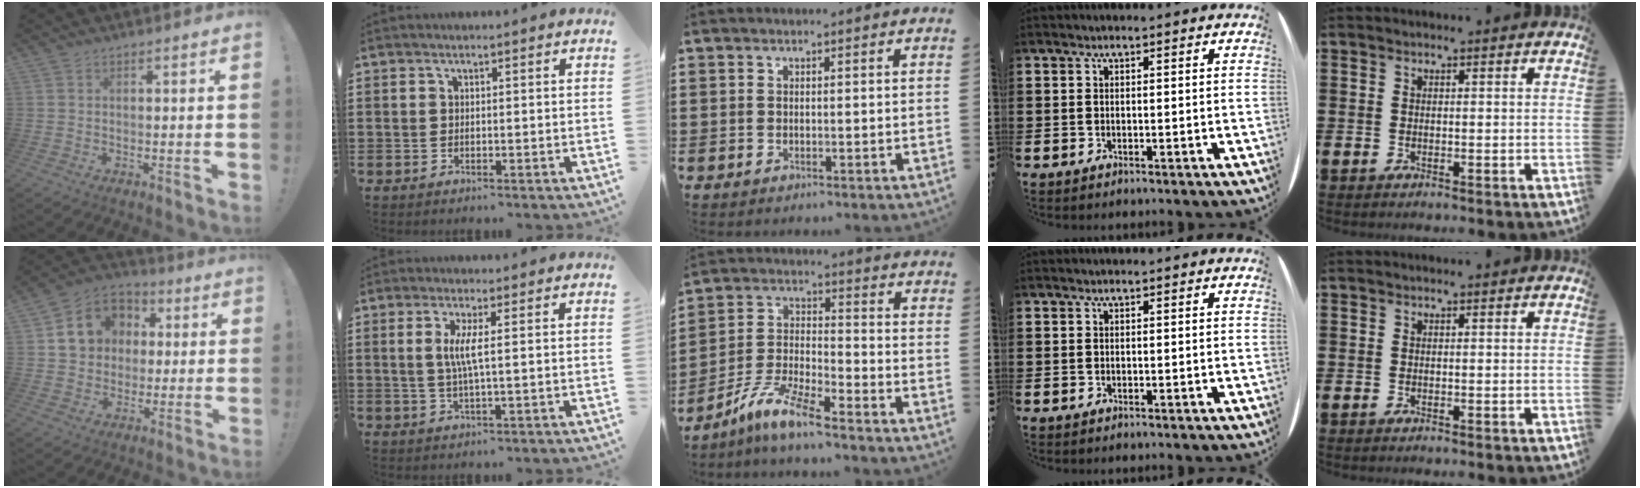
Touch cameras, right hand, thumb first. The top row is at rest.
{"thumb": {"total": 12.1, "force": [2.2, 10.9, 4.8], "torque": [-0.062, 0.005, 0.051]}, "index": {"total": 4.3, "force": [0.4, -0.1, 4.3], "torque": [-0.088, -0.010, 0.002]}, "middle": {"total": 8.7, "force": [-7.4, 0.6, 4.5], "torque": [-0.108, -0.004, -0.151]}}